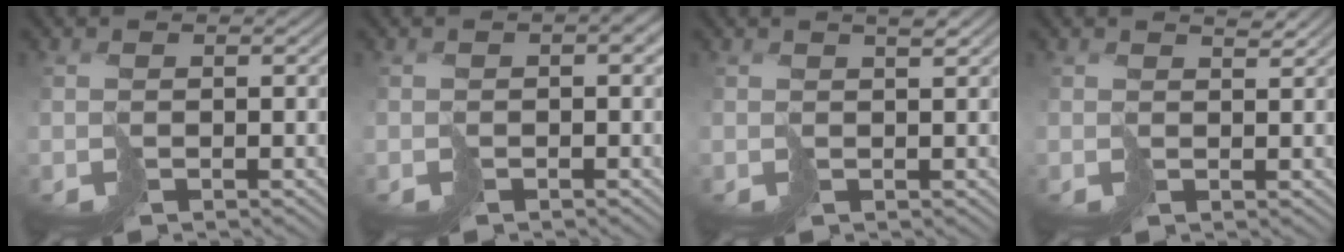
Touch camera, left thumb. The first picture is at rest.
{"total": 2.2, "force": [0.1, 1.1, 1.9], "torque": [-0.027, 0.003, 0.006]}
{"total": 1.7, "force": [1.0, 0.2, 1.3], "torque": [-0.018, 0.007, 0.018]}
{"total": 1.5, "force": [1.3, 0.3, 0.7], "torque": [-0.011, 0.001, 0.024]}